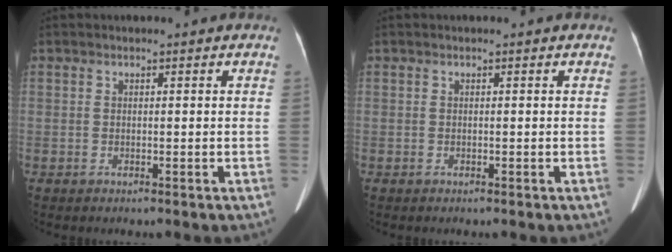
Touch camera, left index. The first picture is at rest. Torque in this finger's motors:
{"motor_torque": [0.02, 0.02, 0.00, 0.00]}